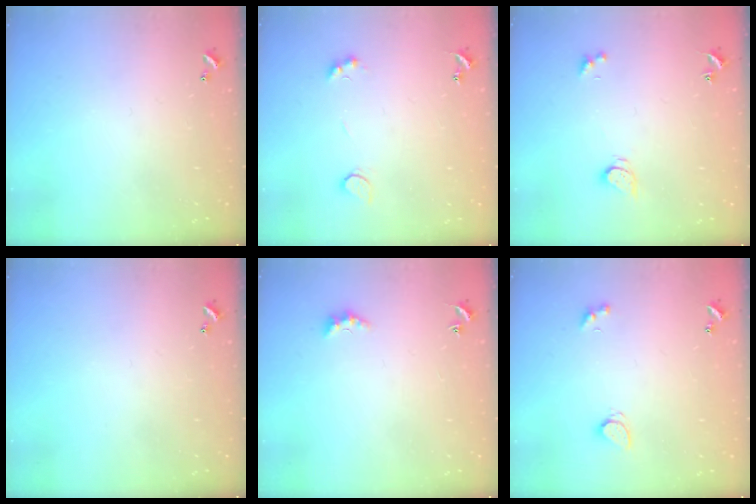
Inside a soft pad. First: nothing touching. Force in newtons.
{"total": 3.7, "press": 3.4, "slide": 1.2}
{"total": 2.9, "press": 2.9, "slide": 0.5}
{"total": 0.0}
{"total": 2.4, "press": 2.4, "slide": 0.6}
{"total": 2.1, "press": 2.0, "slide": 0.4}